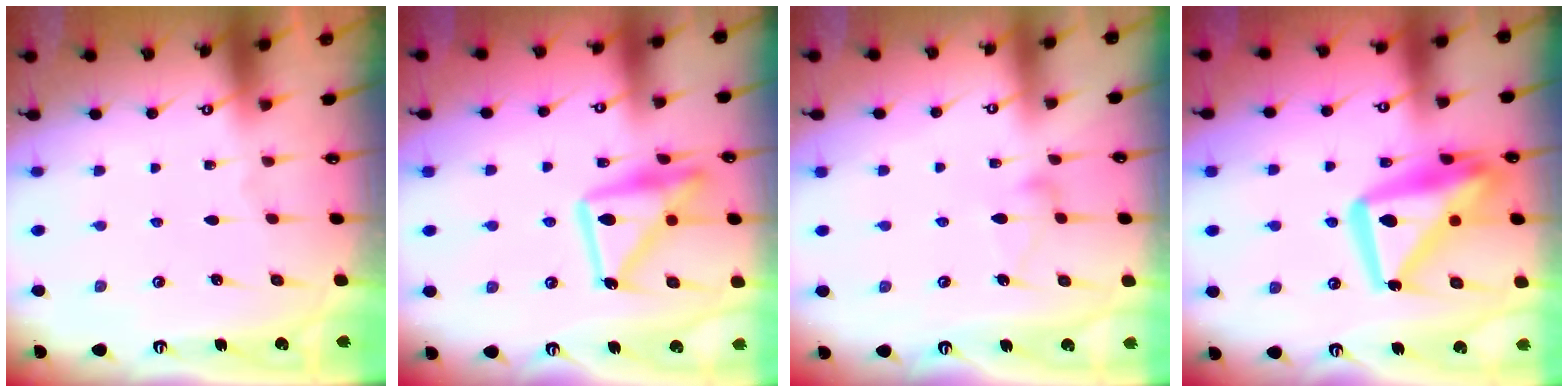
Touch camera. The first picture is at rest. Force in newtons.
{"total": 15.3, "press": 15.3, "slide": 1.2}
{"total": 6.6, "press": 6.6, "slide": 0.3}
{"total": 19.0, "press": 18.9, "slide": 2.4}